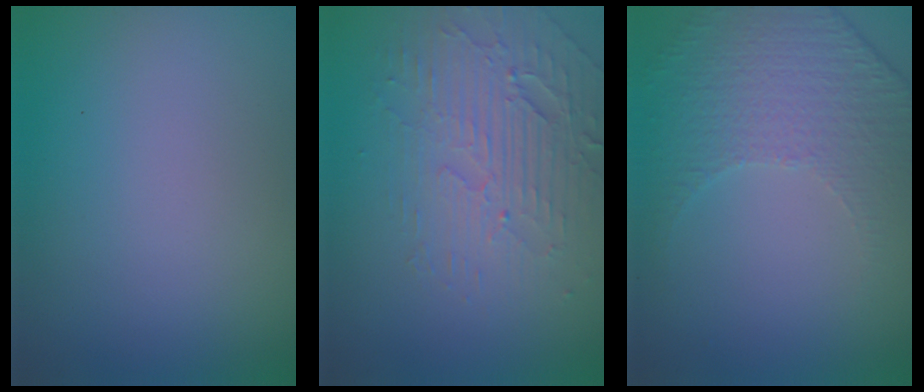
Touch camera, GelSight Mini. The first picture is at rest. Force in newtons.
{"total": 4.1, "press": 3.7, "slide": 1.8}
{"total": 5.0, "press": 3.3, "slide": 3.8}